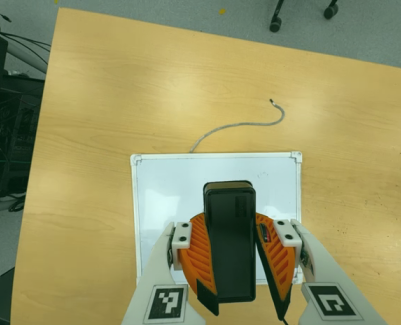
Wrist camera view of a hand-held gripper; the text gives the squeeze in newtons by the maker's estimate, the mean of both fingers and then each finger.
{"total": 10.7, "left": 11.2, "right": 10.2}